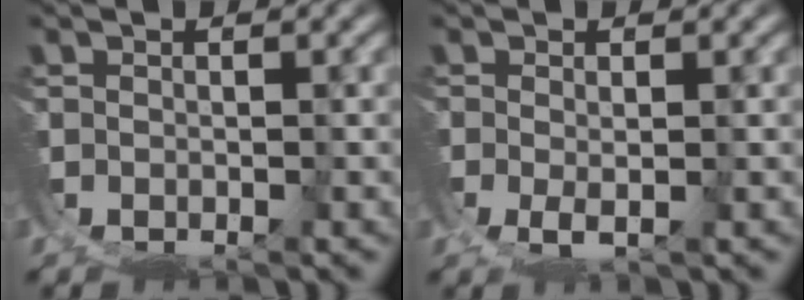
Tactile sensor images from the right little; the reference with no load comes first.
{"total": 2.0, "force": [1.4, -1.3, 0.7], "torque": [-0.017, -0.003, 0.026]}